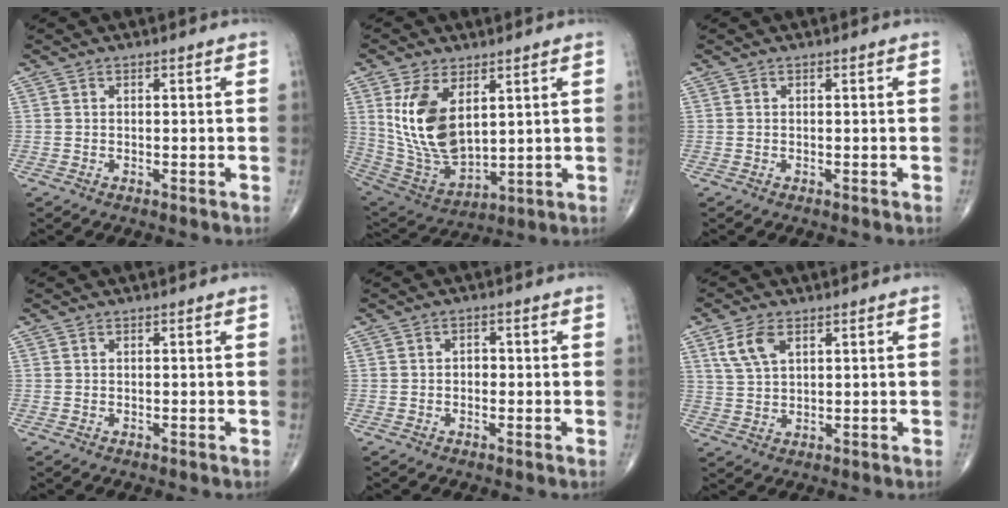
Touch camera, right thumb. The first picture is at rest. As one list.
[{"total": 15.2, "force": [4.7, 8.2, 11.9], "torque": [-0.217, -0.024, 0.113]}, {"total": 0.0}, {"total": 0.0}, {"total": 1.6, "force": [-0.1, 1.2, 1.1], "torque": [-0.007, 0.004, -0.005]}, {"total": 6.0, "force": [2.9, 3.2, 4.2], "torque": [-0.086, -0.005, 0.063]}]